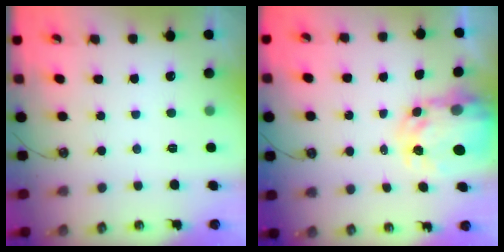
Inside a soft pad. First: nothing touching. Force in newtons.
{"total": 6.1, "press": 6.1, "slide": 0.6}